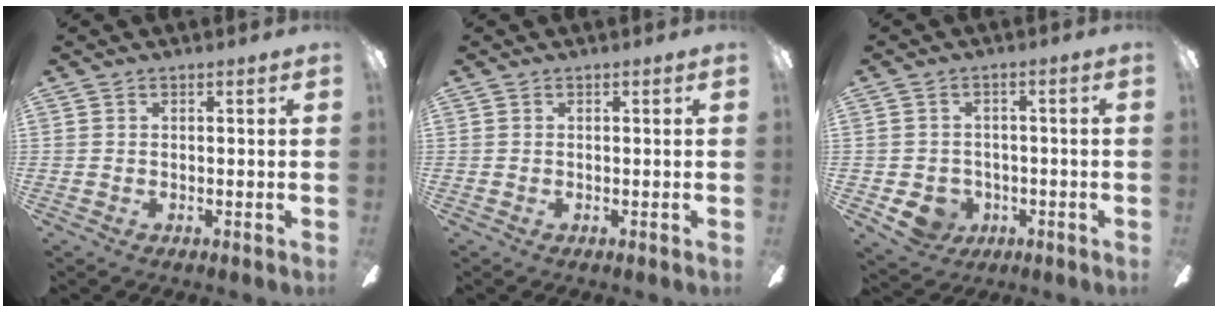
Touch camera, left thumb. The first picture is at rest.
{"total": 0.0}
{"total": 5.9, "force": [-1.9, 5.2, 2.1], "torque": [-0.059, 0.010, -0.035]}